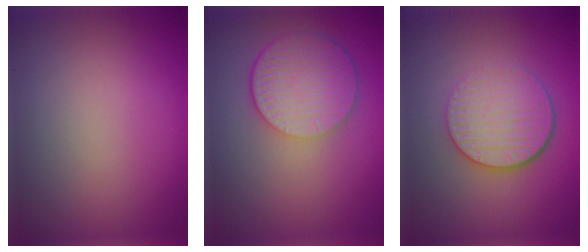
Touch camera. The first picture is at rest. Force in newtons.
{"total": 6.1, "press": 4.5, "slide": 4.1}
{"total": 5.1, "press": 3.9, "slide": 3.3}